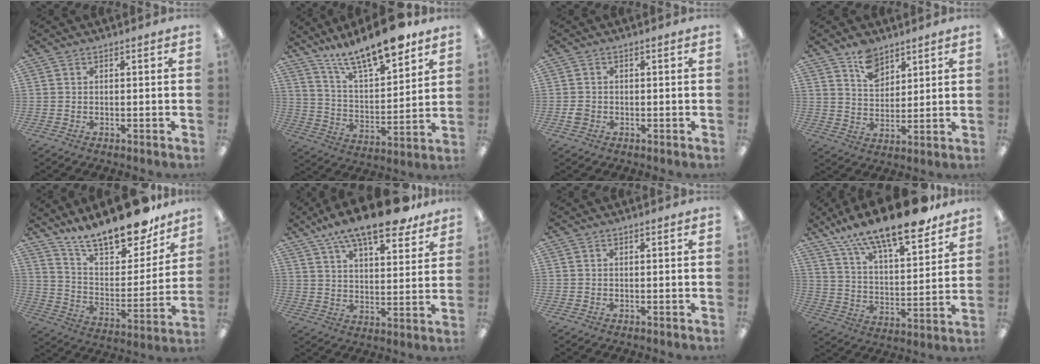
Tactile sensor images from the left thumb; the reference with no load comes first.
{"total": 17.6, "force": [14.3, 4.7, 9.1], "torque": [-0.156, -0.089, 0.243]}
{"total": 1.8, "force": [-0.5, 1.5, 0.8], "torque": [-0.015, 0.004, -0.010]}
{"total": 6.8, "force": [5.0, 3.9, 2.4], "torque": [-0.033, -0.024, 0.091]}
{"total": 19.8, "force": [16.6, 6.2, 8.8], "torque": [-0.151, -0.110, 0.289]}
{"total": 15.2, "force": [11.8, 4.2, 8.6], "torque": [-0.147, -0.064, 0.203]}
{"total": 0.0}
{"total": 19.0, "force": [15.2, 5.2, 10.1], "torque": [-0.167, -0.106, 0.261]}